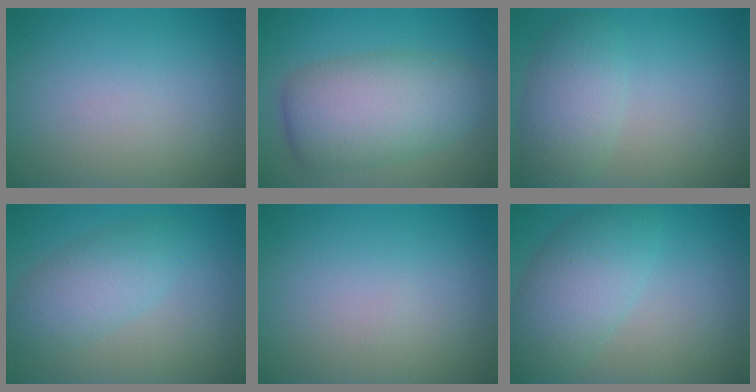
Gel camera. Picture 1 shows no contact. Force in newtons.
{"total": 7.5, "press": 7.5, "slide": 0.1}
{"total": 4.0, "press": 4.0, "slide": 0.2}
{"total": 3.8, "press": 3.8, "slide": 0.2}
{"total": 0.0}
{"total": 5.5, "press": 5.5, "slide": 0.1}